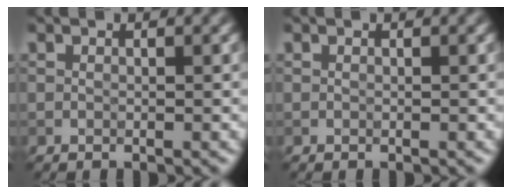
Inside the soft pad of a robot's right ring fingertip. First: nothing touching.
{"total": 0.0}